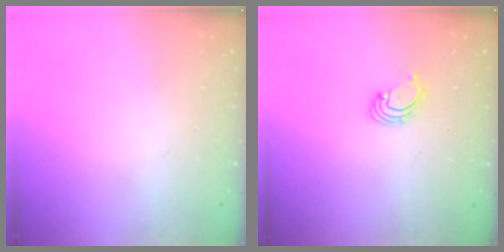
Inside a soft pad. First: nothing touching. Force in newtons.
{"total": 1.8, "press": 1.7, "slide": 0.6}